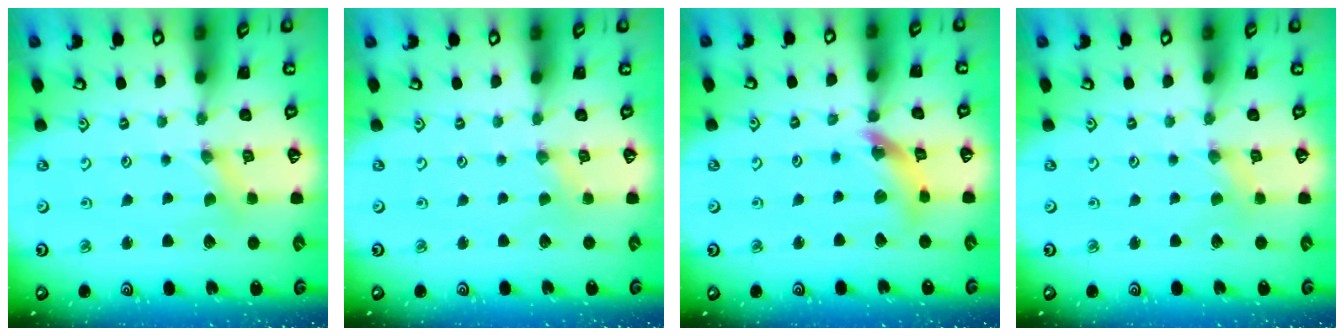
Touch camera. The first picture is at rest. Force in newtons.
{"total": 0.0}
{"total": 12.1, "press": 12.0, "slide": 1.3}
{"total": 0.5, "press": 0.5, "slide": 0.1}